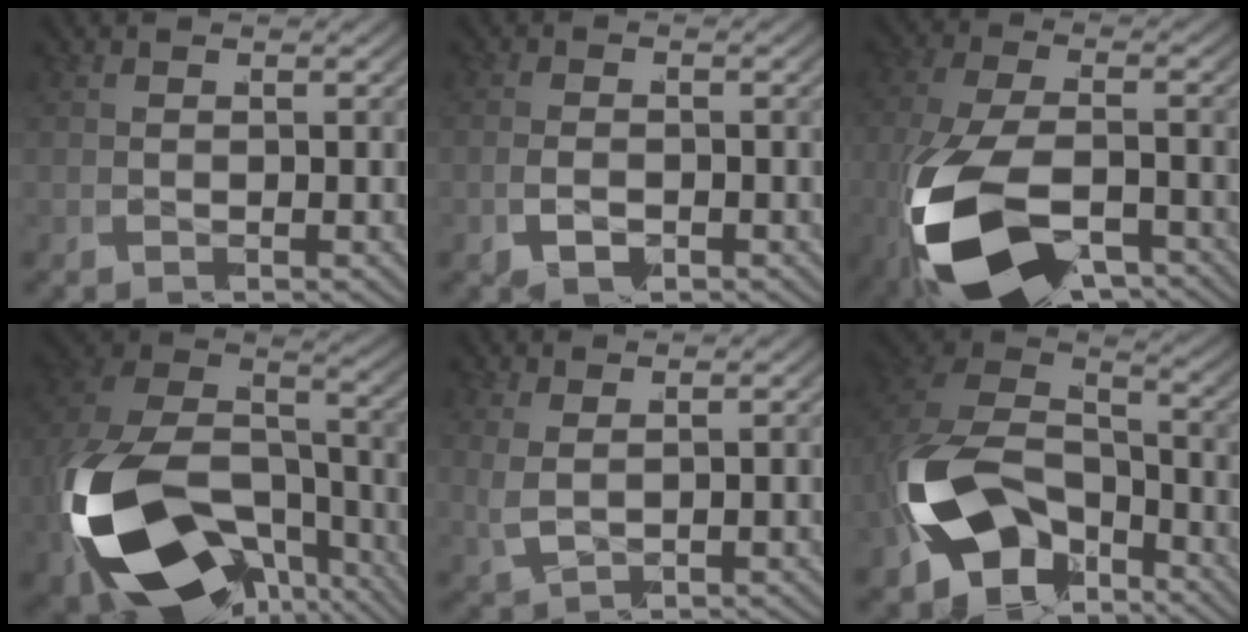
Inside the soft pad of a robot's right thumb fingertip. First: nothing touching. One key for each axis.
{"total": 2.3, "fx": -1.6, "fy": 1.4, "fz": 0.9, "tx": -0.032, "ty": -0.009, "tz": -0.027}
{"total": 14.1, "fx": -6.8, "fy": 7.5, "fz": 9.8, "tx": -0.231, "ty": -0.049, "tz": -0.086}
{"total": 19.5, "fx": -7.8, "fy": 12.5, "fz": 12.8, "tx": -0.295, "ty": -0.078, "tz": -0.101}
{"total": 2.1, "fx": 1.2, "fy": 1.0, "fz": 1.4, "tx": -0.035, "ty": 0.005, "tz": 0.024}
{"total": 13.4, "fx": -5.4, "fy": 9.8, "fz": 7.4, "tx": -0.196, "ty": -0.062, "tz": -0.077}